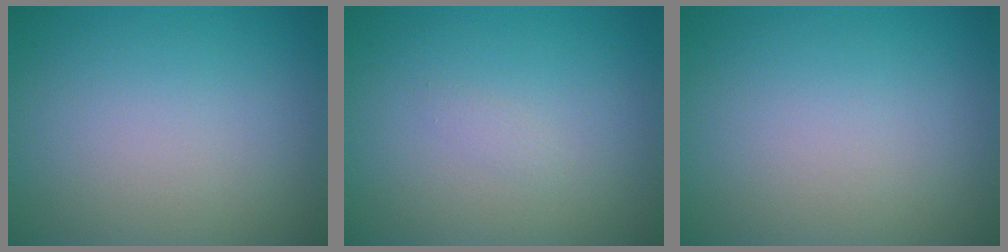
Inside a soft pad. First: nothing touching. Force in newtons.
{"total": 0.5, "press": 0.5, "slide": 0.0}
{"total": 0.0}